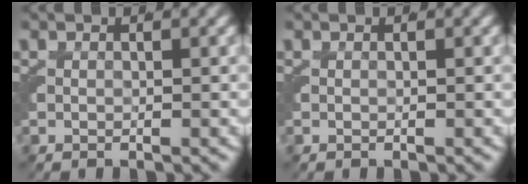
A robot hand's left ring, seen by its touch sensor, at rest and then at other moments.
{"total": 0.0}